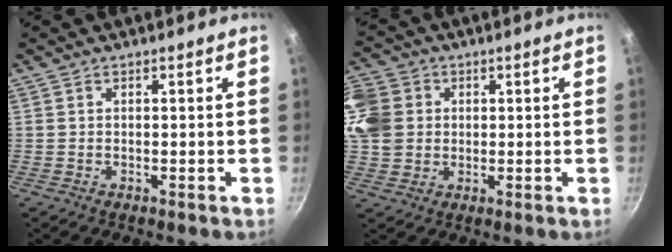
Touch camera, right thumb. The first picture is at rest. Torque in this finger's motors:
{"motor_torque": [0.67, 2.75, 0.21, -0.05, 0.13]}